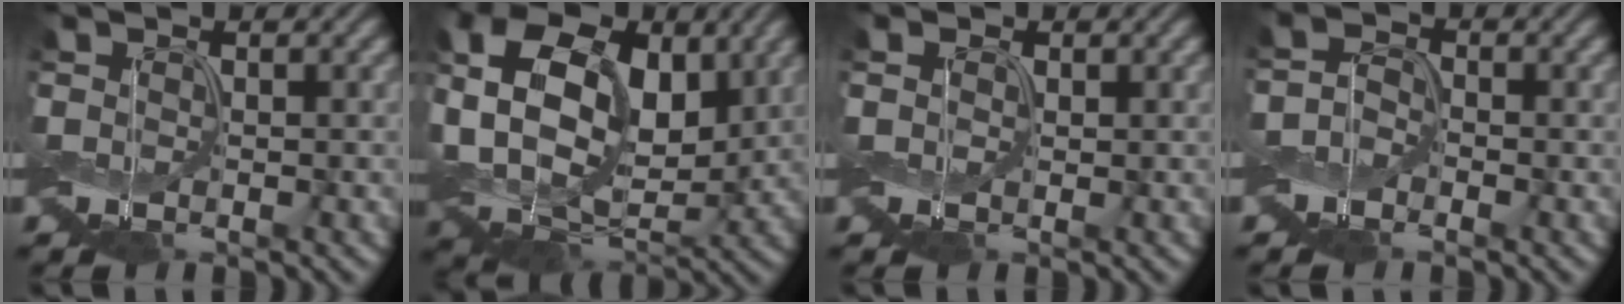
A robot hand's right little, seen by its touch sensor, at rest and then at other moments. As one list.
[{"total": 13.8, "force": [2.8, 9.3, 9.8], "torque": [-0.185, 0.015, 0.051]}, {"total": 0.8, "force": [0.2, 0.7, 0.3], "torque": [-0.011, 0.002, 0.001]}, {"total": 1.5, "force": [-0.9, 1.0, 0.6], "torque": [-0.012, 0.003, -0.026]}]